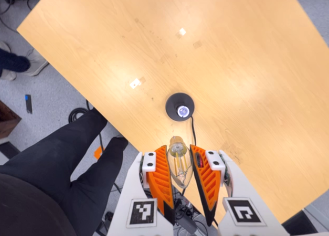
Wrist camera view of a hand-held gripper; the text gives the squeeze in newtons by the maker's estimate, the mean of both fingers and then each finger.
{"total": 10.3, "left": 10.2, "right": 10.5}